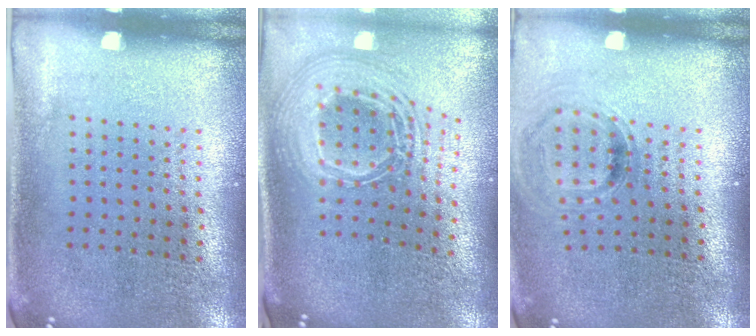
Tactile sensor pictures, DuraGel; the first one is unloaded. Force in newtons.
{"total": 2.8, "press": 1.9, "slide": 2.0}
{"total": 0.9, "press": 0.9, "slide": 0.2}